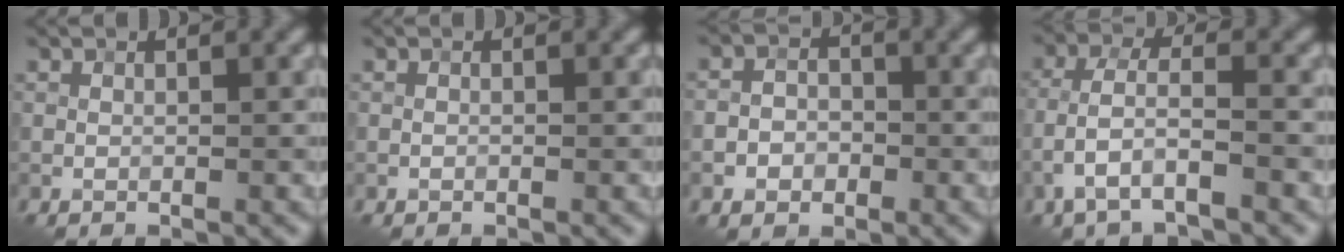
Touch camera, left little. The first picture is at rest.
{"total": 0.0}
{"total": 2.8, "force": [-1.2, 2.1, 1.4], "torque": [-0.017, 0.001, -0.026]}
{"total": 3.8, "force": [-2.0, 1.2, 3.0], "torque": [-0.066, 0.008, -0.043]}